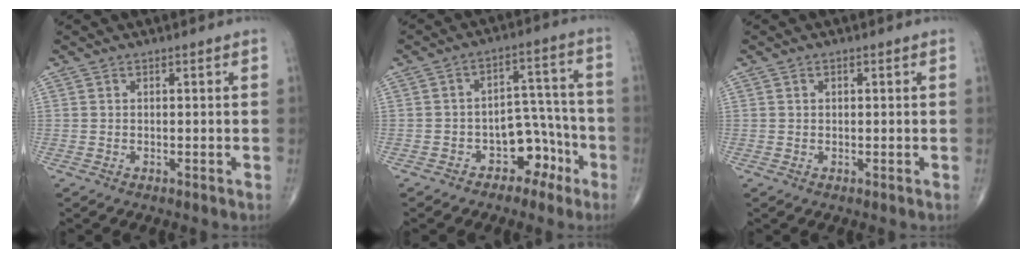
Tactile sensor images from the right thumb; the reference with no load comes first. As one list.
[{"total": 8.3, "force": [-4.5, 5.8, 4.0], "torque": [-0.014, 0.061, -0.067]}, {"total": 0.6, "force": [0.2, 0.4, 0.3], "torque": [-0.003, 0.000, 0.003]}]